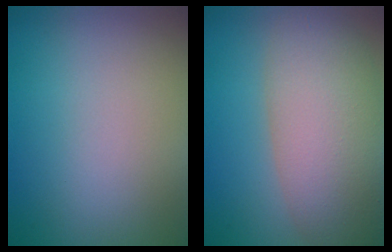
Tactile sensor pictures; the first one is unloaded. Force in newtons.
{"total": 8.7, "press": 8.7, "slide": 0.8}